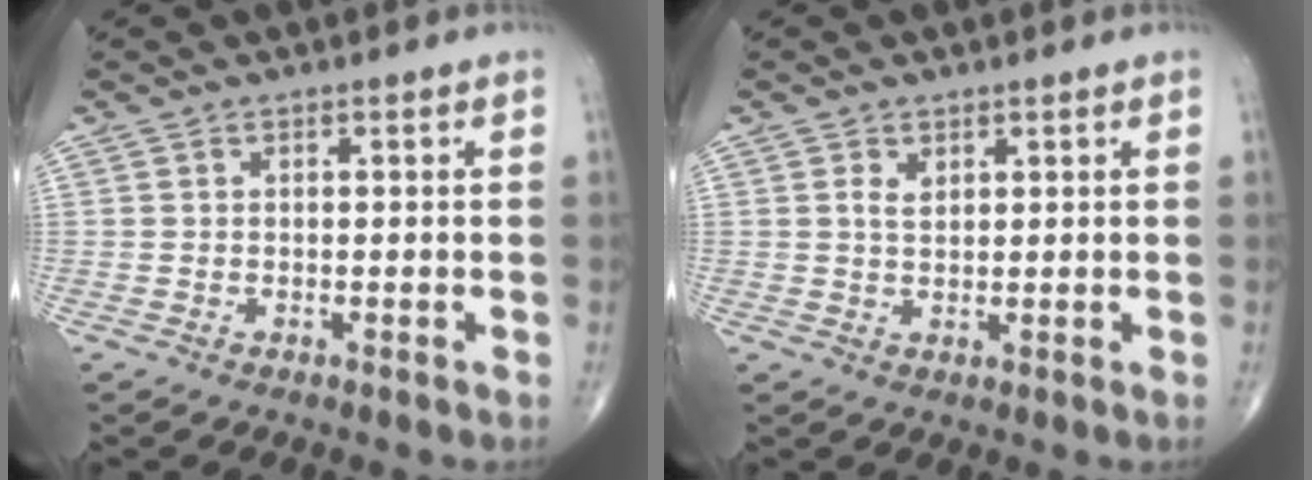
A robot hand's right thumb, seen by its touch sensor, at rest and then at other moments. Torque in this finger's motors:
{"motor_torque": [-0.02, 0.02, -0.09, 0.13, 0.02]}